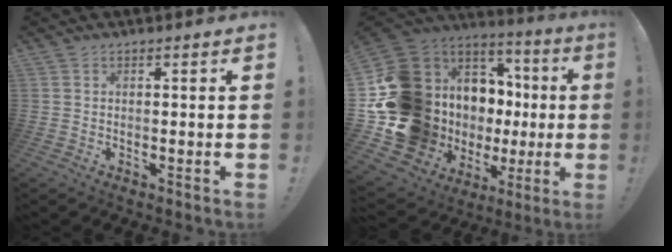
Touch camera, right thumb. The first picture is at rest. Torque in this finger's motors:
{"motor_torque": [2.69, 2.32, 1.82, -0.52, 0.56]}